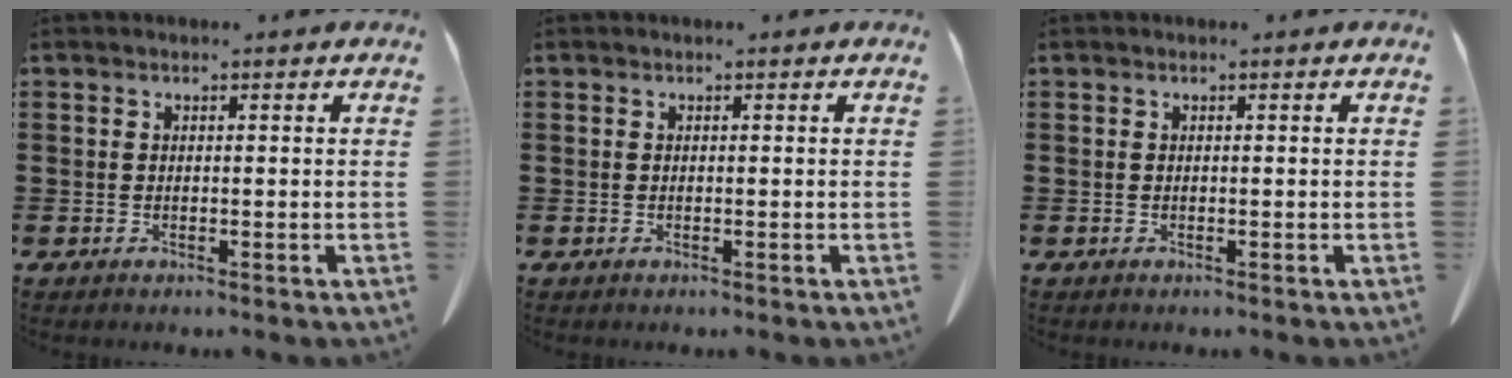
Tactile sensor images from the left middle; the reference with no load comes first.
{"total": 0.0}
{"total": 0.0}